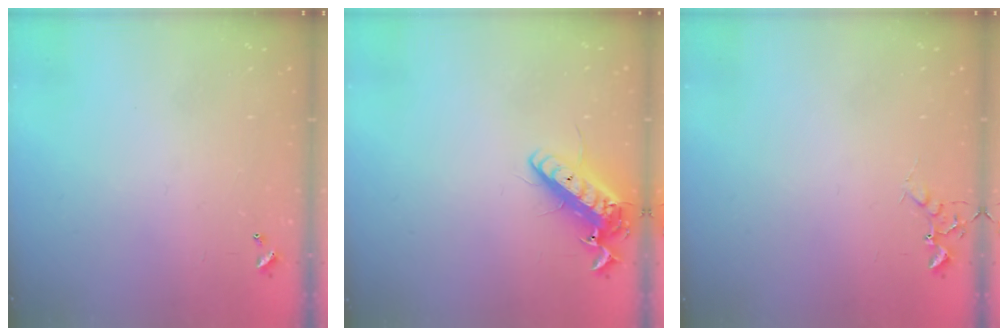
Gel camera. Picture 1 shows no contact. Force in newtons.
{"total": 14.0, "press": 13.7, "slide": 2.8}
{"total": 5.8, "press": 5.7, "slide": 1.0}